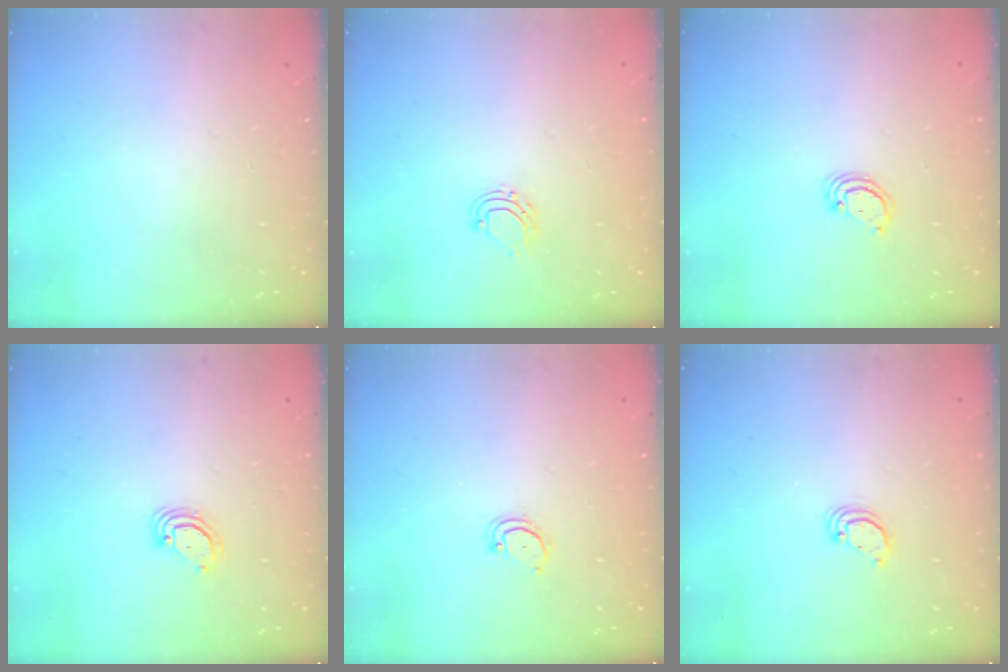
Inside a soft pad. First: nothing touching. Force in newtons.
{"total": 6.8, "press": 6.8, "slide": 0.5}
{"total": 2.4, "press": 2.4, "slide": 0.2}
{"total": 2.9, "press": 2.9, "slide": 0.2}
{"total": 3.4, "press": 3.4, "slide": 0.2}
{"total": 2.9, "press": 2.9, "slide": 0.1}